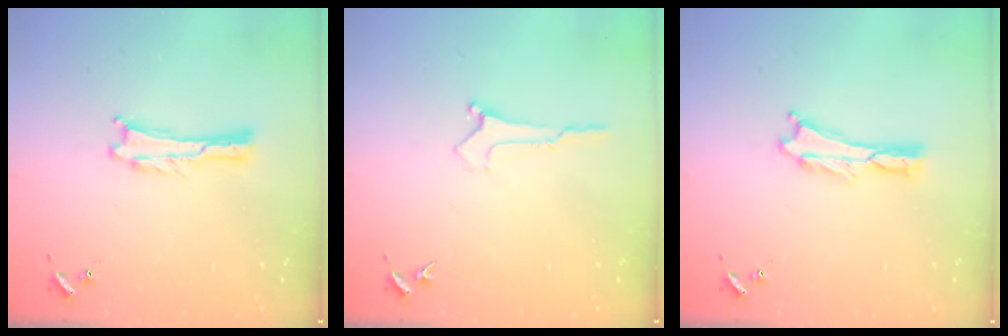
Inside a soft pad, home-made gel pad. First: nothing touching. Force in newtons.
{"total": 0.0}
{"total": 0.0}